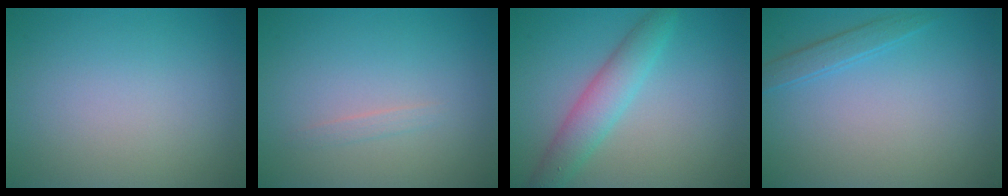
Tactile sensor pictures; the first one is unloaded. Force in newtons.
{"total": 0.6, "press": 0.6, "slide": 0.1}
{"total": 3.8, "press": 3.8, "slide": 0.2}
{"total": 1.6, "press": 1.6, "slide": 0.1}